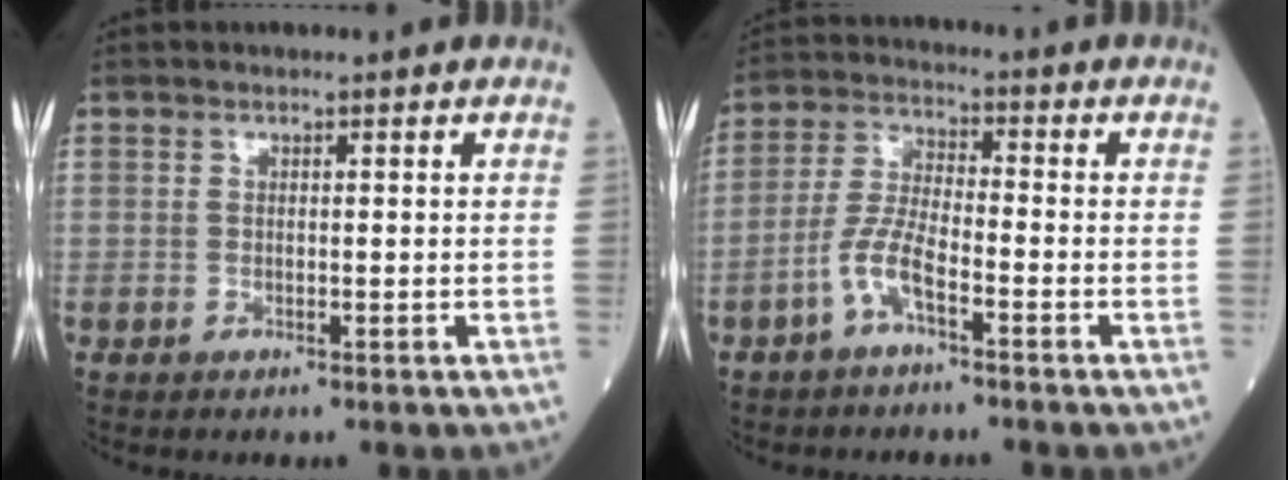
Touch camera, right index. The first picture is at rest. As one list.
[{"total": 6.0, "force": [-3.2, 1.3, 4.9], "torque": [-0.109, 0.008, -0.065]}]